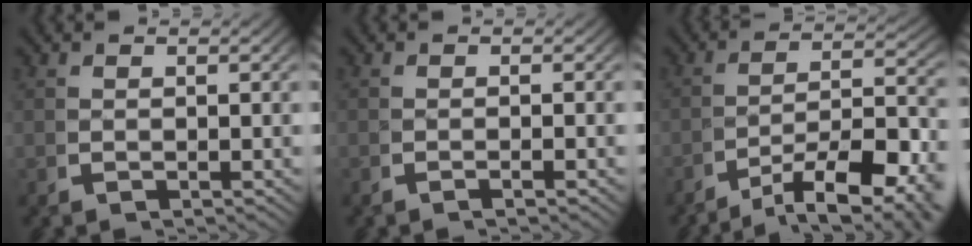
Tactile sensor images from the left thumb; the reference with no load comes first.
{"total": 0.7, "force": [-0.4, 0.0, 0.6], "torque": [-0.011, 0.007, -0.012]}
{"total": 10.2, "force": [-3.8, 5.3, 7.8], "torque": [-0.133, -0.036, -0.046]}